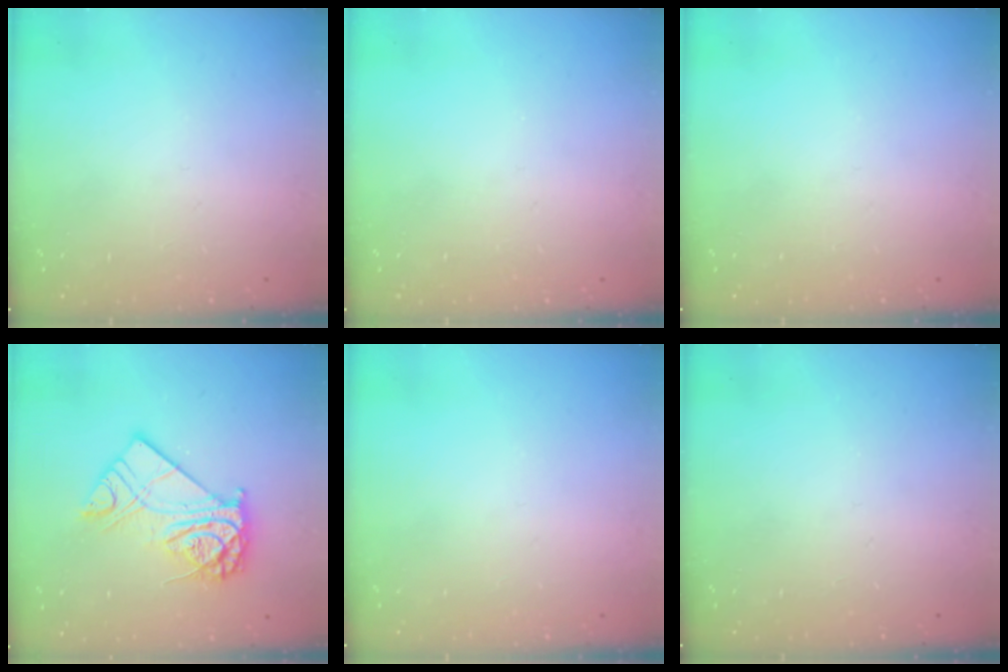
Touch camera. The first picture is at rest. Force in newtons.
{"total": 0.0}
{"total": 0.0}
{"total": 13.3, "press": 13.3, "slide": 1.3}
{"total": 0.0}
{"total": 0.0}